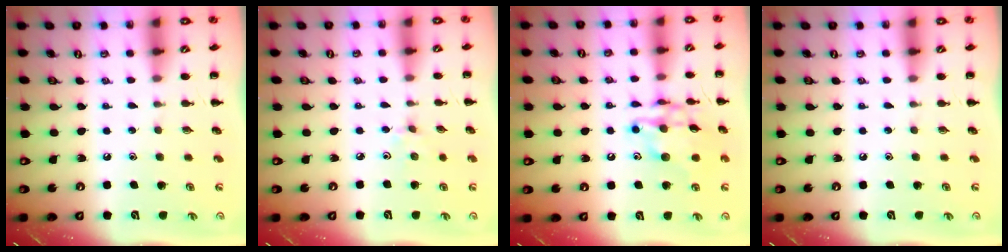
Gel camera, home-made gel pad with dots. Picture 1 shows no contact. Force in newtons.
{"total": 1.9, "press": 1.8, "slide": 0.7}
{"total": 14.6, "press": 14.5, "slide": 1.4}
{"total": 0.0}